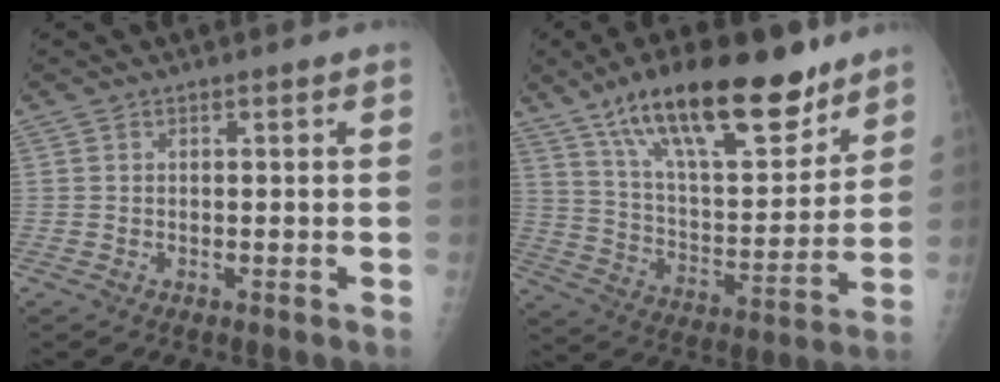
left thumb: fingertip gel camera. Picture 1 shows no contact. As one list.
[{"total": 24.2, "force": [16.2, 8.4, 15.8], "torque": [-0.223, -0.061, 0.273]}]